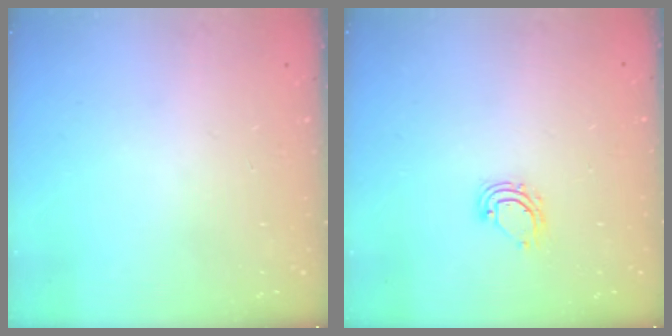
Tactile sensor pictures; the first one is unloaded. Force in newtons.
{"total": 5.4, "press": 5.4, "slide": 0.3}